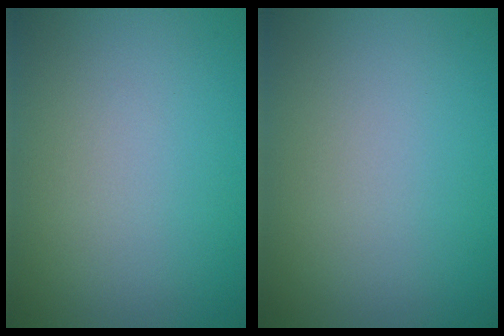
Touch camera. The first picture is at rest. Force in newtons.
{"total": 0.0}